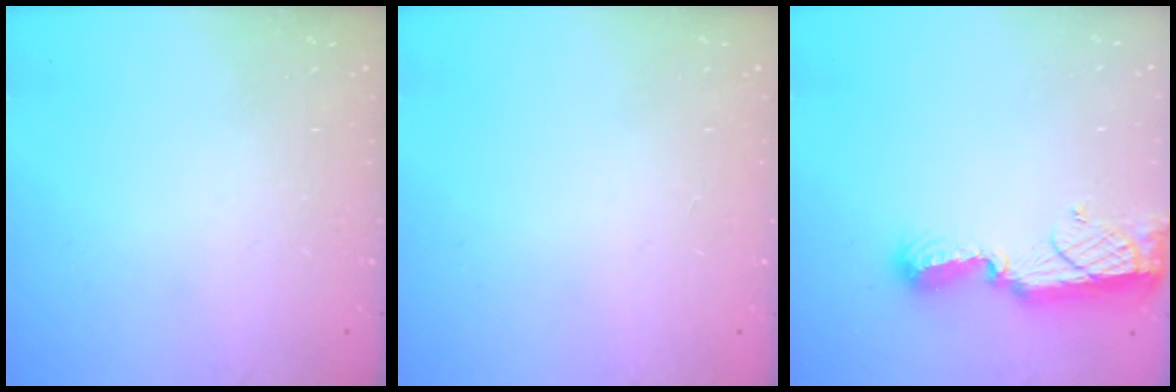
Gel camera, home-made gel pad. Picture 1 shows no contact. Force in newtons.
{"total": 1.1, "press": 0.9, "slide": 0.6}
{"total": 10.8, "press": 10.5, "slide": 2.5}